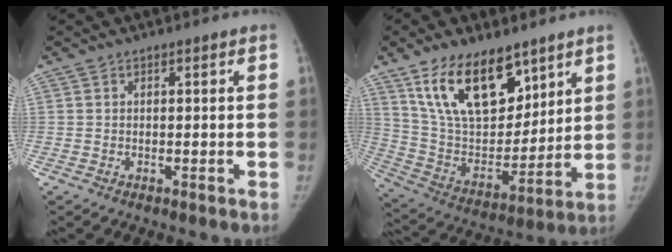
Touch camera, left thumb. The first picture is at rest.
{"total": 19.9, "force": [12.1, 10.3, 12.0], "torque": [-0.162, -0.061, 0.232]}